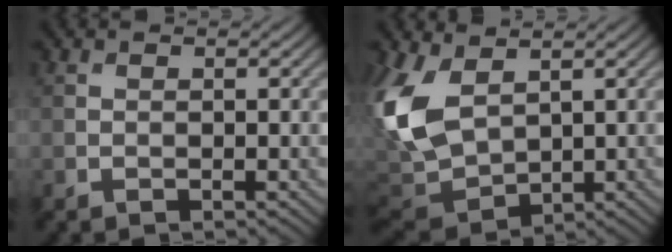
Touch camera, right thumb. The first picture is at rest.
{"total": 10.5, "force": [2.6, 6.6, 7.8], "torque": [-0.233, 0.001, 0.048]}